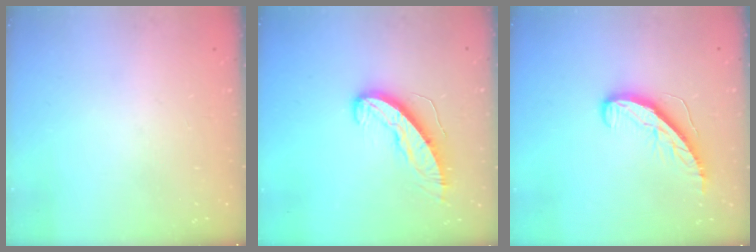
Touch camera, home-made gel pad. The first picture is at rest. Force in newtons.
{"total": 11.5, "press": 11.4, "slide": 0.9}
{"total": 8.6, "press": 8.6, "slide": 0.5}